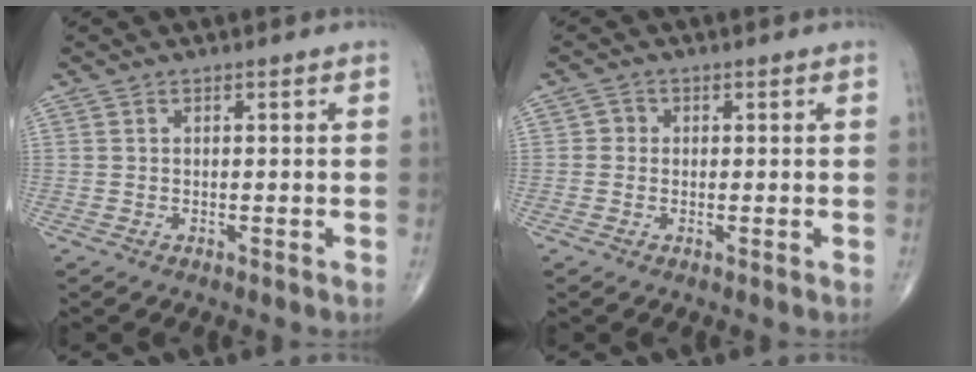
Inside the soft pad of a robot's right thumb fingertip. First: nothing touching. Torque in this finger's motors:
{"motor_torque": [-0.18, 0.02, -0.10, -0.05, 0.00]}